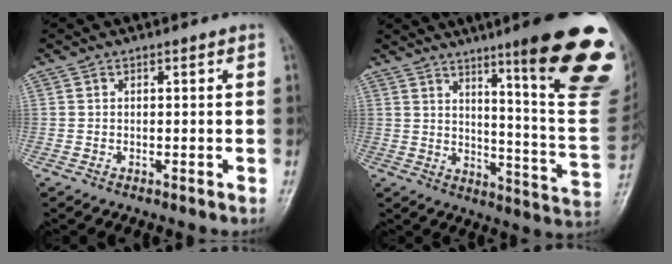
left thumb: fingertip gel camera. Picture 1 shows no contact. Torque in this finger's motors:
{"motor_torque": [3.27, 1.74, 1.62, -1.15, 0.38]}